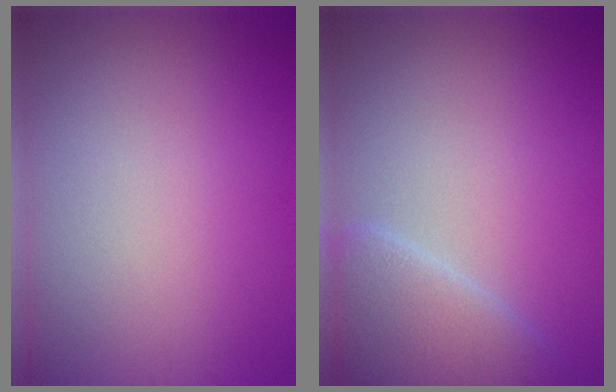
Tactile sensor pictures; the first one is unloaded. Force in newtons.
{"total": 4.4, "press": 4.4, "slide": 0.2}